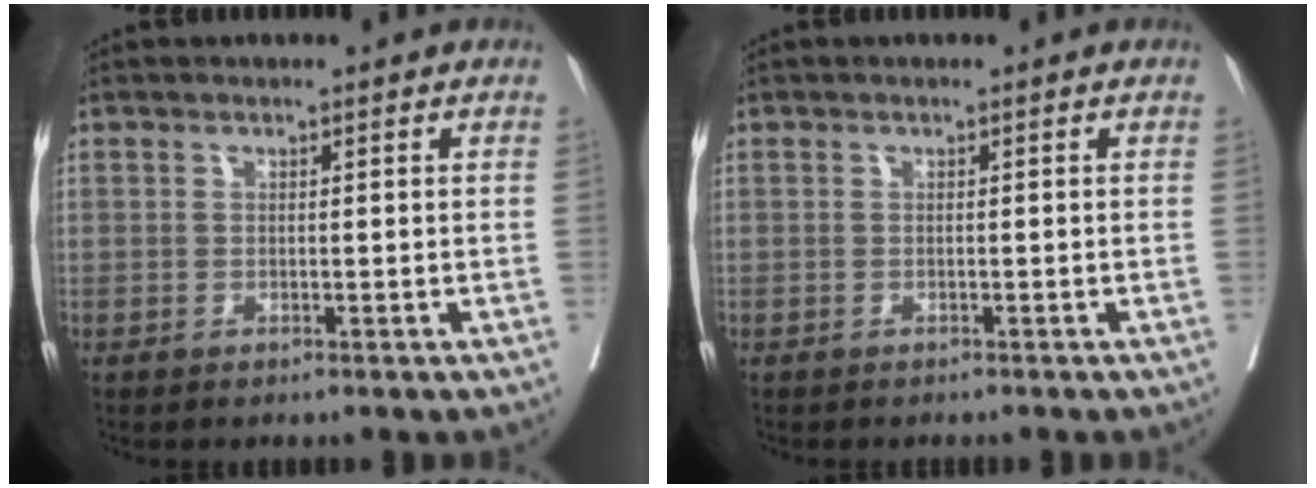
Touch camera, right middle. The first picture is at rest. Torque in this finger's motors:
{"motor_torque": [0.38, -0.48, 0.00, 0.00]}